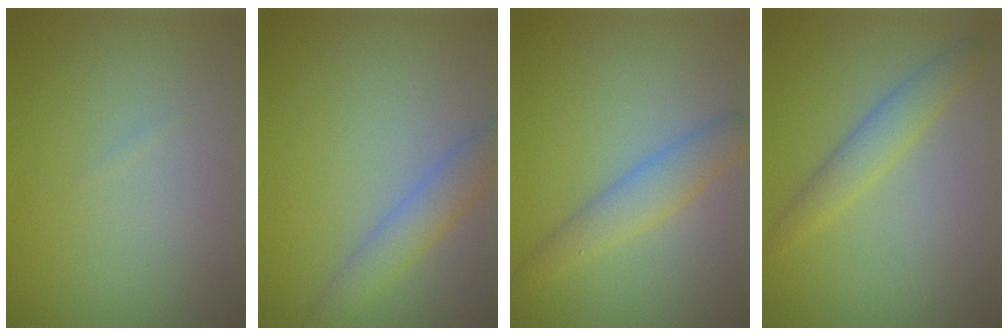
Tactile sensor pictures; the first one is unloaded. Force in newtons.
{"total": 2.9, "press": 2.9, "slide": 0.1}
{"total": 2.9, "press": 2.9, "slide": 0.1}
{"total": 2.5, "press": 2.5, "slide": 0.1}